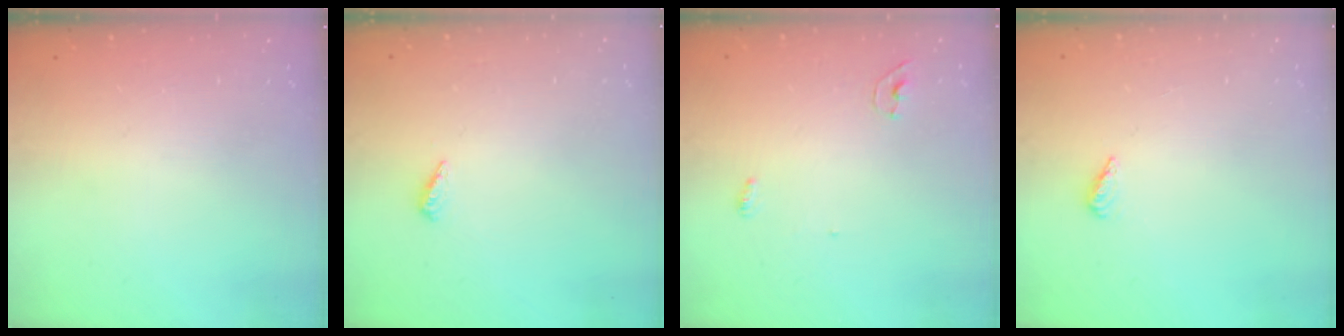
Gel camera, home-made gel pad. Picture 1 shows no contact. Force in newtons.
{"total": 4.8, "press": 4.8, "slide": 0.4}
{"total": 6.4, "press": 4.1, "slide": 4.9}
{"total": 2.1, "press": 1.9, "slide": 0.8}